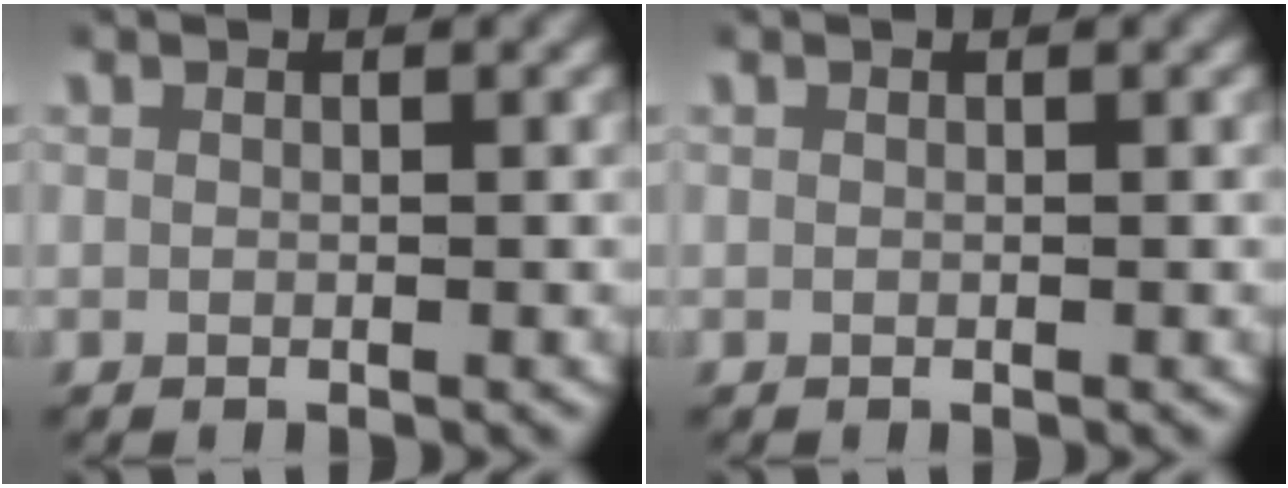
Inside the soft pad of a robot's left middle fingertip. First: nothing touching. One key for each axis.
{"total": 0.0}